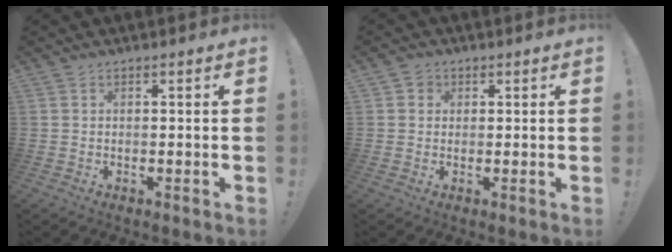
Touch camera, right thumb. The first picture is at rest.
{"total": 1.9, "force": [0.4, 1.8, 0.4], "torque": [-0.005, 0.001, 0.007]}